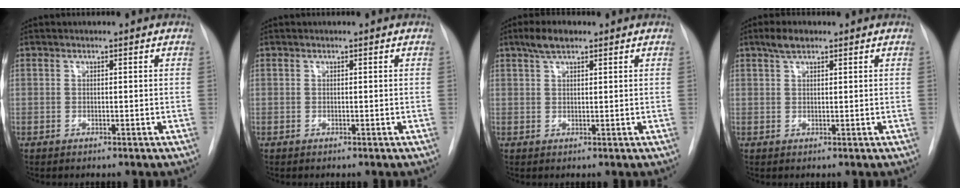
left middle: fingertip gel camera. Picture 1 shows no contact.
{"total": 0.0}
{"total": 3.4, "force": [2.4, 1.1, 2.2], "torque": [-0.047, 0.010, 0.044]}
{"total": 2.6, "force": [1.8, 0.9, 1.6], "torque": [-0.033, 0.009, 0.033]}